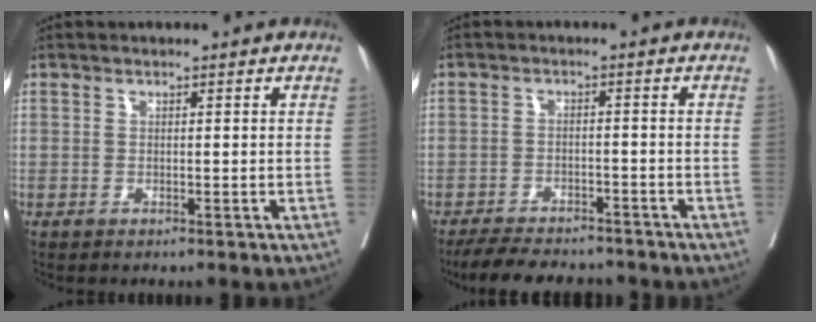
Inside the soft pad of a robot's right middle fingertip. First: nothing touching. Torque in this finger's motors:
{"motor_torque": [0.68, -0.52, 0.04, 0.03]}